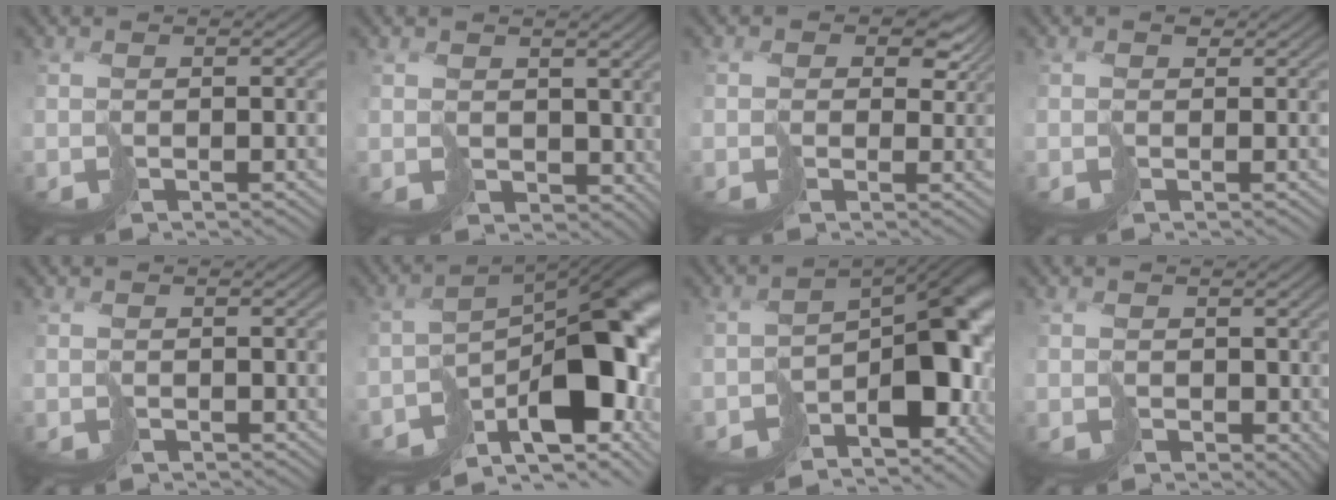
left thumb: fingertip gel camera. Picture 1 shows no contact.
{"total": 4.2, "force": [1.3, 3.4, 2.2], "torque": [-0.056, -0.014, 0.026]}
{"total": 4.3, "force": [1.8, 3.5, 1.8], "torque": [-0.031, -0.010, 0.031]}
{"total": 1.3, "force": [0.8, 1.0, 0.3], "torque": [0.000, 0.005, 0.012]}
{"total": 0.7, "force": [0.5, 0.5, -0.1], "torque": [-0.001, -0.001, 0.012]}
{"total": 14.5, "force": [-6.1, 7.1, 11.1], "torque": [-0.151, -0.036, -0.074]}
{"total": 11.5, "force": [-5.0, 6.4, 8.1], "torque": [-0.100, -0.028, -0.068]}
{"total": 2.5, "force": [0.9, 2.1, 1.0], "torque": [-0.024, -0.010, 0.022]}